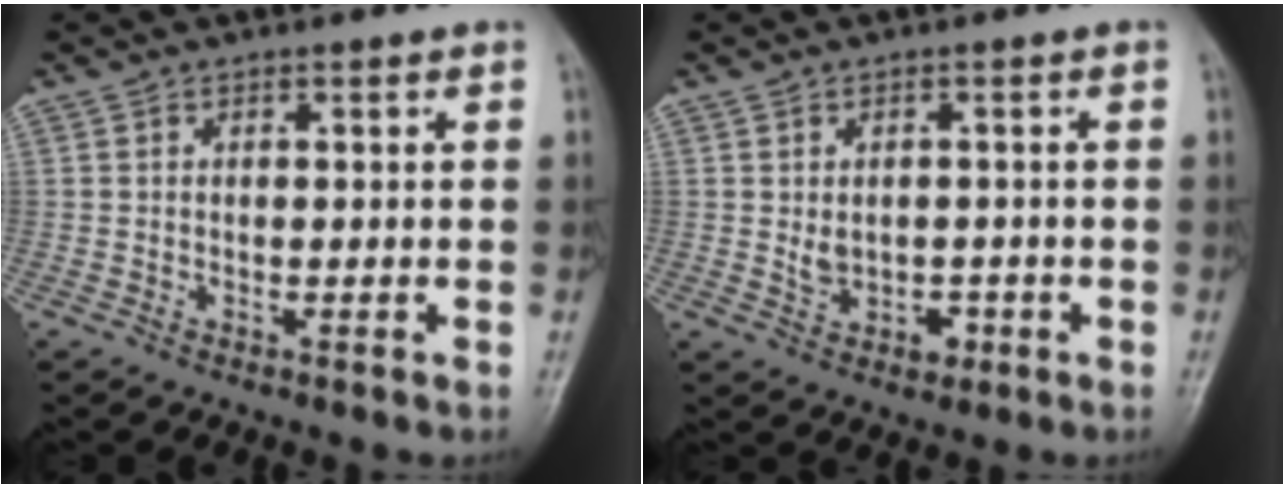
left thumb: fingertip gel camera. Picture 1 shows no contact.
{"total": 4.1, "force": [-0.5, 3.1, 2.5], "torque": [-0.026, 0.002, 0.002]}